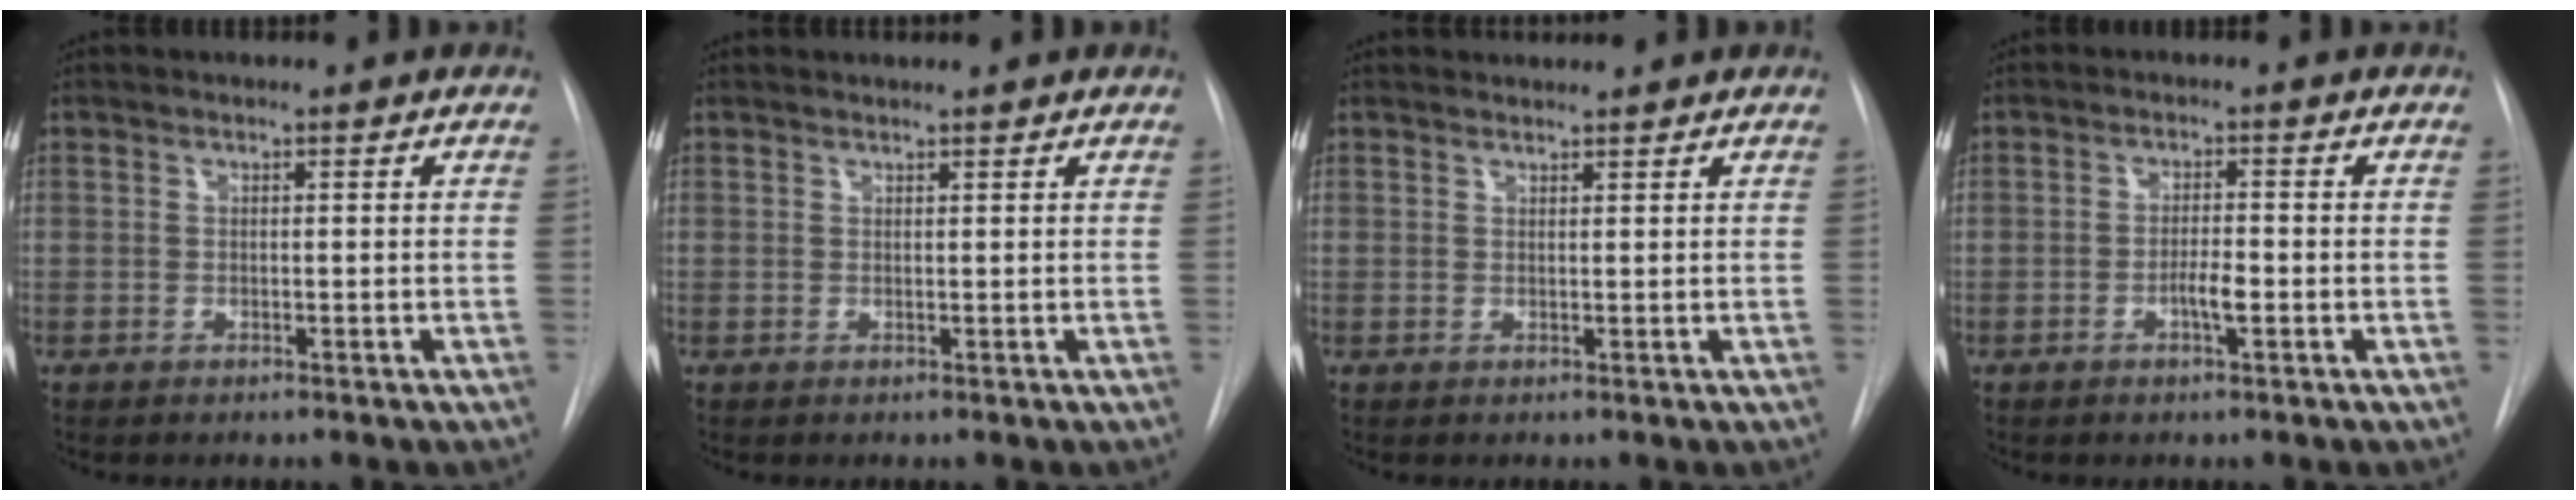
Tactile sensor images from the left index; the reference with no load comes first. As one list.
[{"total": 1.5, "force": [1.5, 0.0, 0.3], "torque": [-0.005, 0.014, 0.023]}, {"total": 1.4, "force": [1.4, 0.0, -0.1], "torque": [-0.003, 0.011, 0.027]}, {"total": 2.7, "force": [-1.2, 0.4, 2.3], "torque": [-0.041, -0.002, -0.023]}]